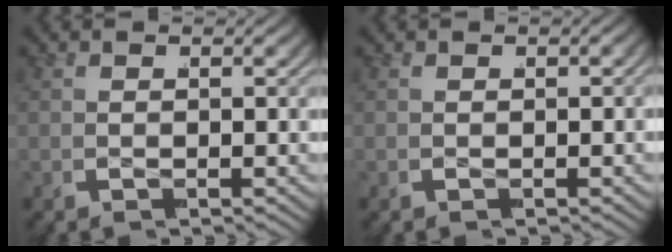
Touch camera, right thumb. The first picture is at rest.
{"total": 0.0}